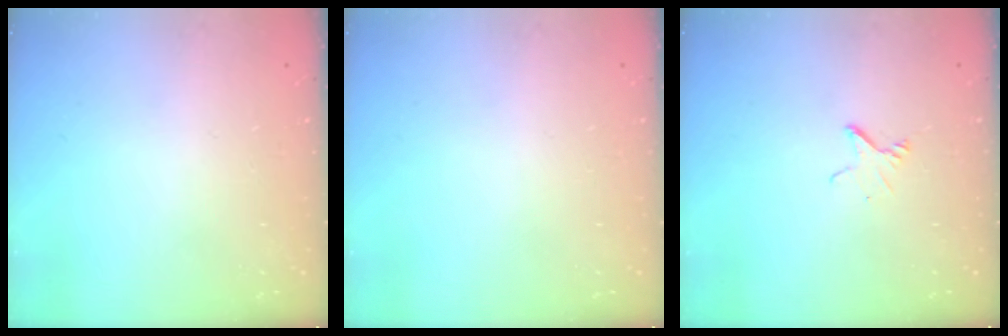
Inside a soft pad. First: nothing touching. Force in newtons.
{"total": 0.0}
{"total": 2.5, "press": 2.5, "slide": 0.1}